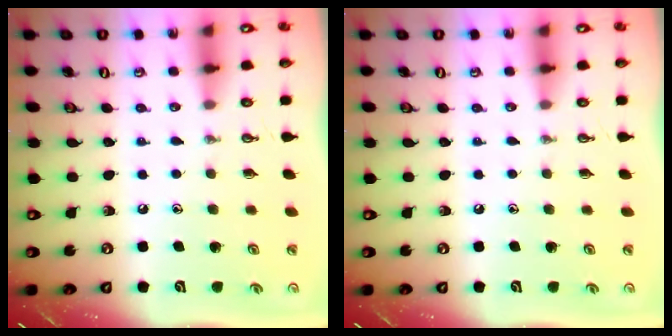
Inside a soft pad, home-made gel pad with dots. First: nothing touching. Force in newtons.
{"total": 0.0}